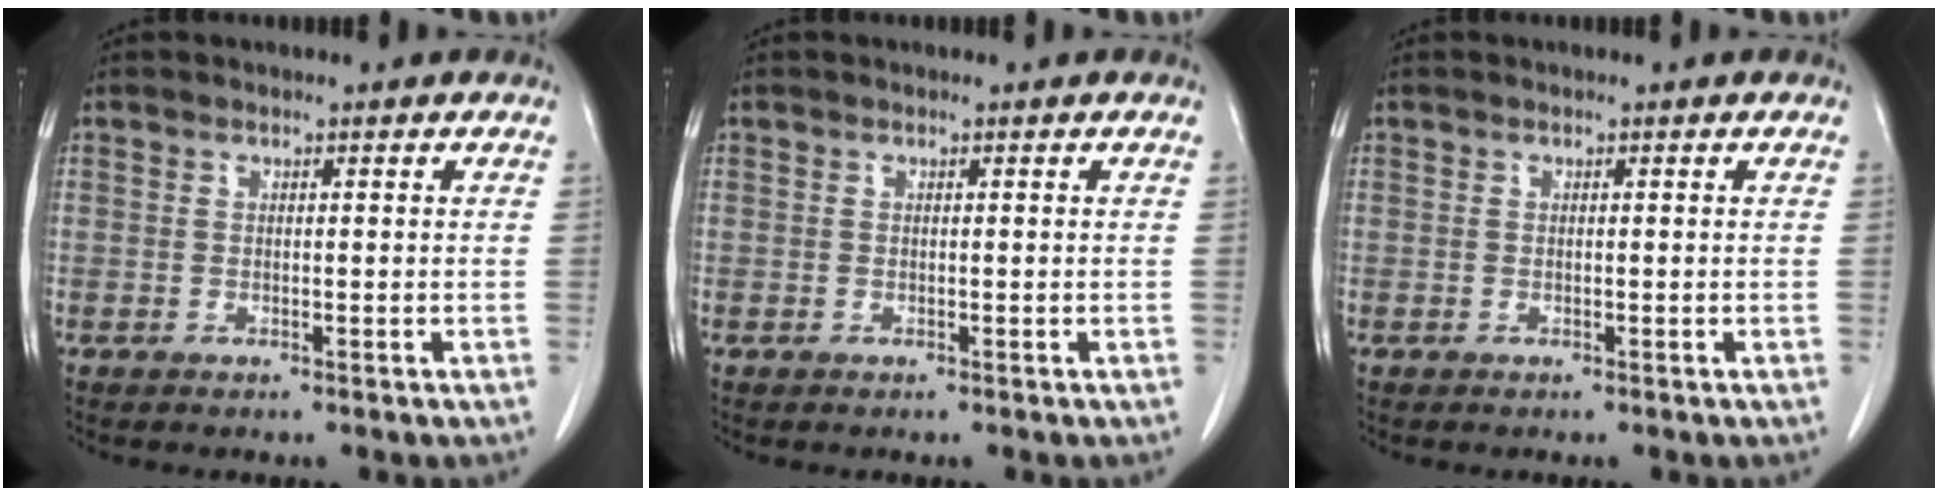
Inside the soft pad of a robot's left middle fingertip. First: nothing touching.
{"total": 0.0}
{"total": 0.0}